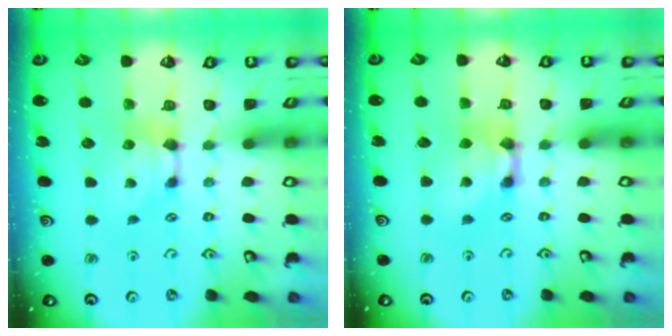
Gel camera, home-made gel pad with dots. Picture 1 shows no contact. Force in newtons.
{"total": 2.6, "press": 2.6, "slide": 0.2}